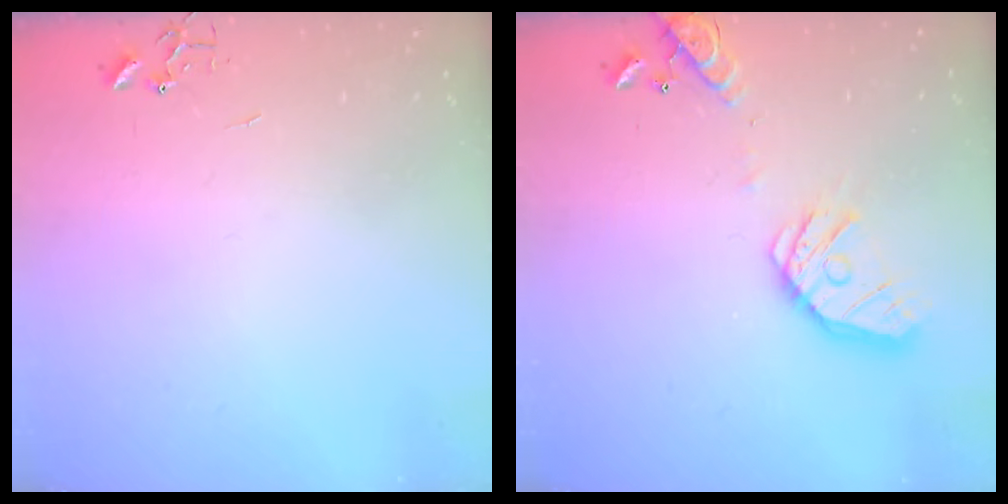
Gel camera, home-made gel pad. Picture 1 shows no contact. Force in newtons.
{"total": 16.9, "press": 16.7, "slide": 3.0}